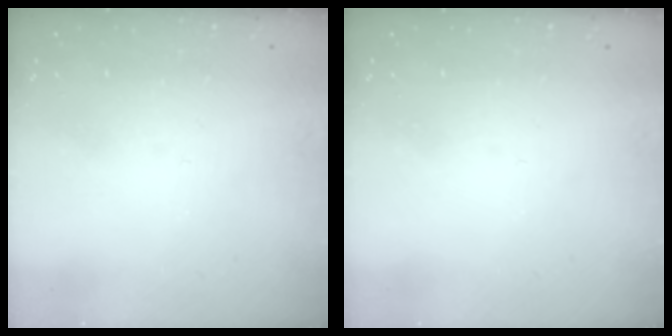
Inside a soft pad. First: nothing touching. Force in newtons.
{"total": 0.0}